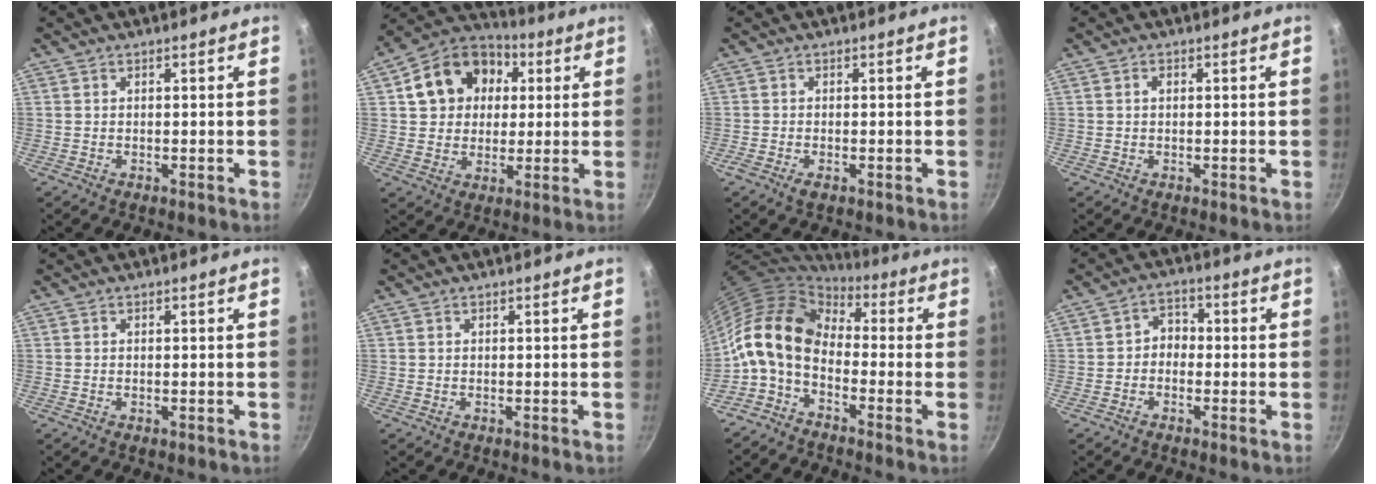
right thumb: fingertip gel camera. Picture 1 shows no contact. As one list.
[{"total": 15.4, "force": [3.9, 12.4, 8.2], "torque": [-0.118, 0.023, 0.052]}, {"total": 1.8, "force": [-0.9, 0.8, 1.4], "torque": [-0.032, -0.001, -0.019]}, {"total": 1.0, "force": [0.1, 0.7, 0.7], "torque": [-0.010, 0.004, 0.001]}, {"total": 5.5, "force": [-2.7, 3.2, 3.6], "torque": [-0.025, 0.017, -0.021]}, {"total": 0.0}, {"total": 13.1, "force": [-1.1, 8.5, 9.9], "torque": [-0.172, 0.031, -0.041]}, {"total": 3.8, "force": [-0.9, 3.1, 2.0], "torque": [-0.010, 0.019, -0.026]}]